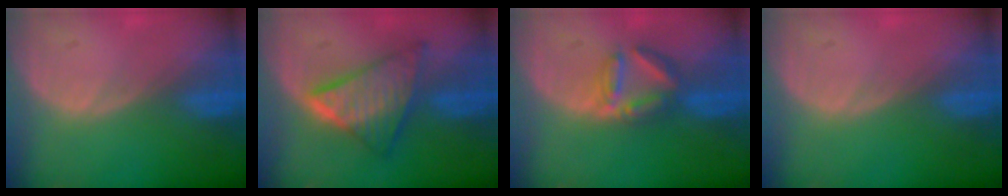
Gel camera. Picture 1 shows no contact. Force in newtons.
{"total": 7.9, "press": 7.9, "slide": 0.5}
{"total": 5.0, "press": 5.0, "slide": 0.5}
{"total": 0.0}